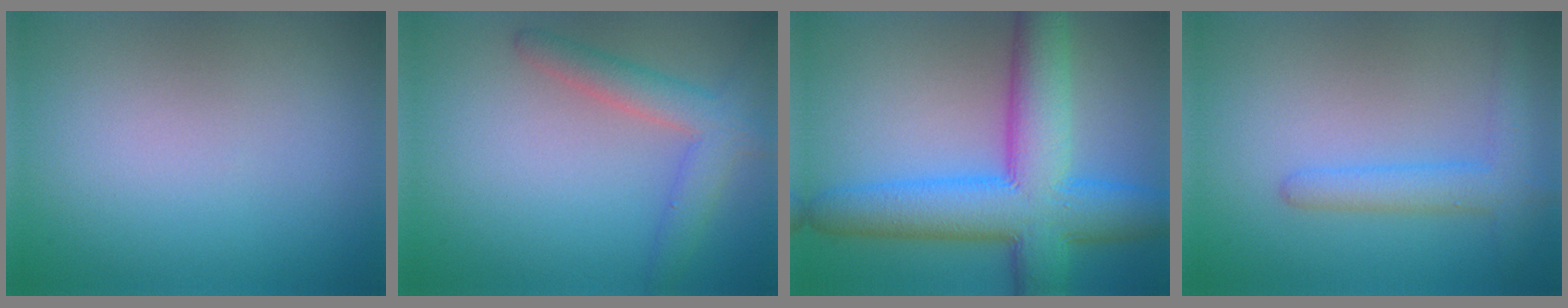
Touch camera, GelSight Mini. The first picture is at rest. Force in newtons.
{"total": 3.6, "press": 3.6, "slide": 0.2}
{"total": 10.8, "press": 10.8, "slide": 0.1}
{"total": 3.0, "press": 3.0, "slide": 0.2}